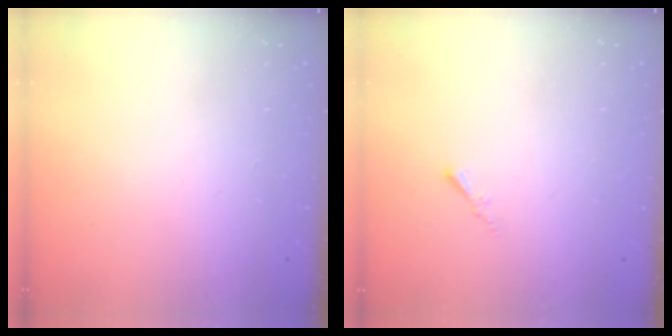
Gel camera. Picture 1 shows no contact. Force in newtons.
{"total": 0.0}